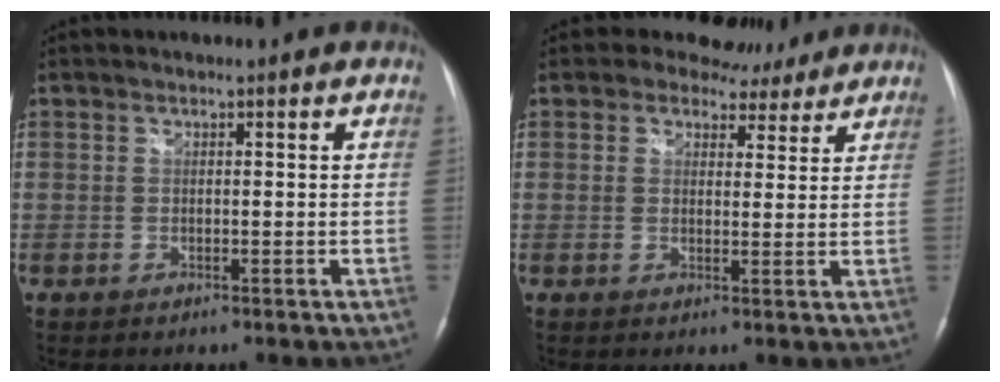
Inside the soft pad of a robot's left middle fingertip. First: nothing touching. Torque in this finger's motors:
{"motor_torque": [0.47, -0.45, 0.02, 0.02]}